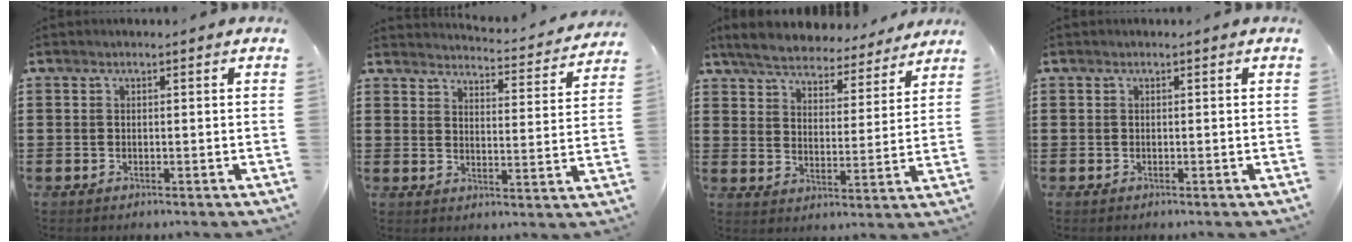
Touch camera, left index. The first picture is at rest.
{"total": 3.6, "force": [3.6, -0.3, 0.5], "torque": [-0.022, -0.034, 0.056]}
{"total": 5.9, "force": [5.8, 0.6, 1.0], "torque": [-0.050, -0.035, 0.100]}
{"total": 0.0}